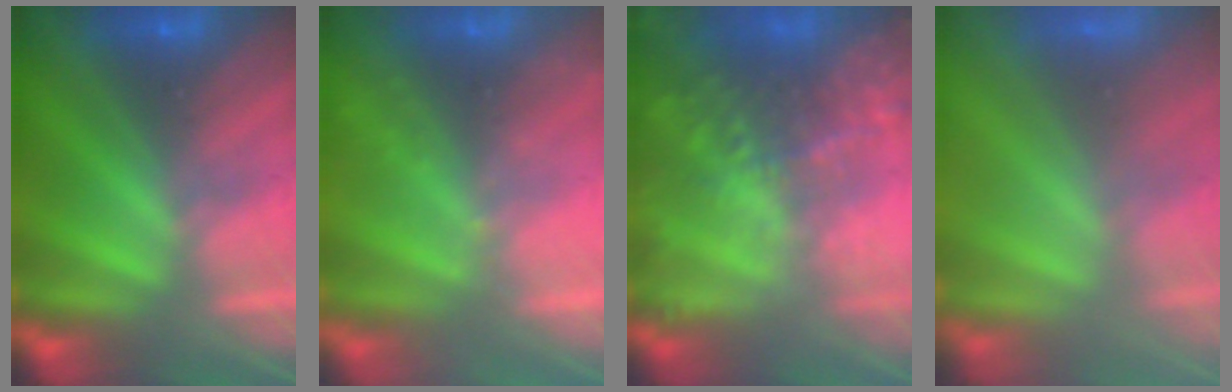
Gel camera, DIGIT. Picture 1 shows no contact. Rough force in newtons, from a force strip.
{"total": 2.3}
{"total": 6.3}
{"total": 6.4}